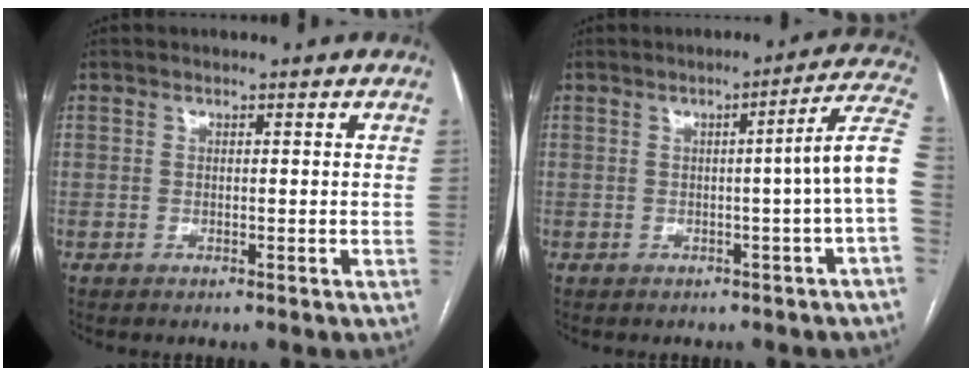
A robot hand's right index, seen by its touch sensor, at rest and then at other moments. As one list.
[{"total": 7.7, "force": [-0.6, -1.7, 7.5], "torque": [-0.083, 0.012, -0.010]}]